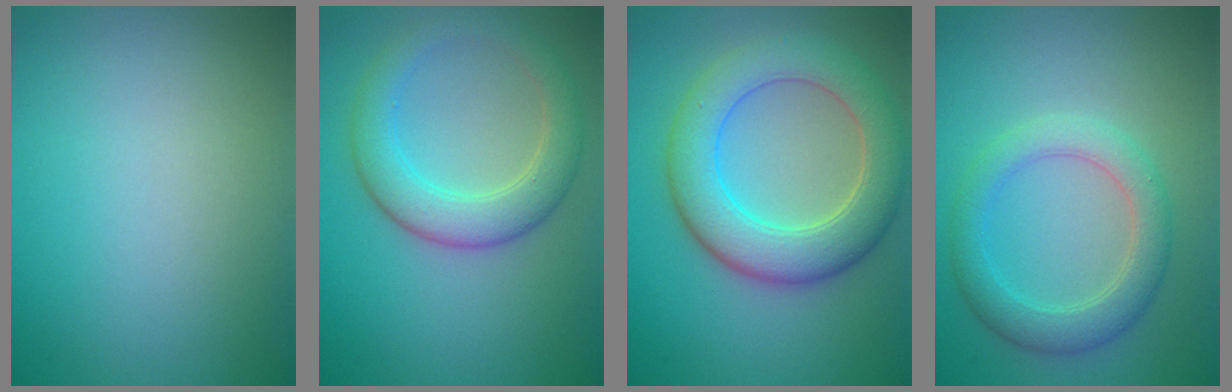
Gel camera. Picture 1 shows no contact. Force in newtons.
{"total": 4.7, "press": 4.7, "slide": 0.1}
{"total": 7.2, "press": 7.2, "slide": 0.5}
{"total": 3.8, "press": 3.8, "slide": 0.0}